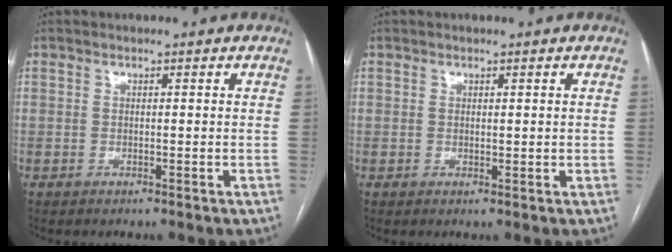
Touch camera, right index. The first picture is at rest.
{"total": 0.7, "force": [0.2, 0.4, 0.5], "torque": [-0.008, -0.002, 0.006]}